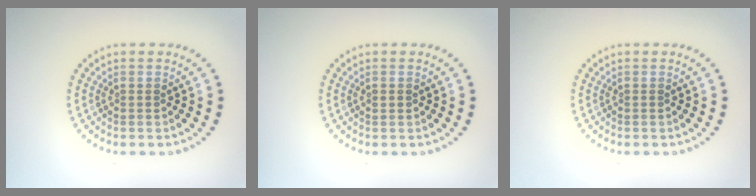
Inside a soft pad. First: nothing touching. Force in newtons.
{"total": 0.8, "press": 0.8, "slide": 0.1}
{"total": 0.0}